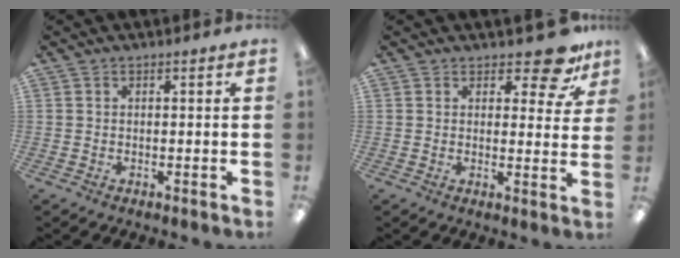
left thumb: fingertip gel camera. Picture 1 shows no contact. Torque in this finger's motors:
{"motor_torque": [0.66, 0.74, 0.75, -0.41, 0.00]}